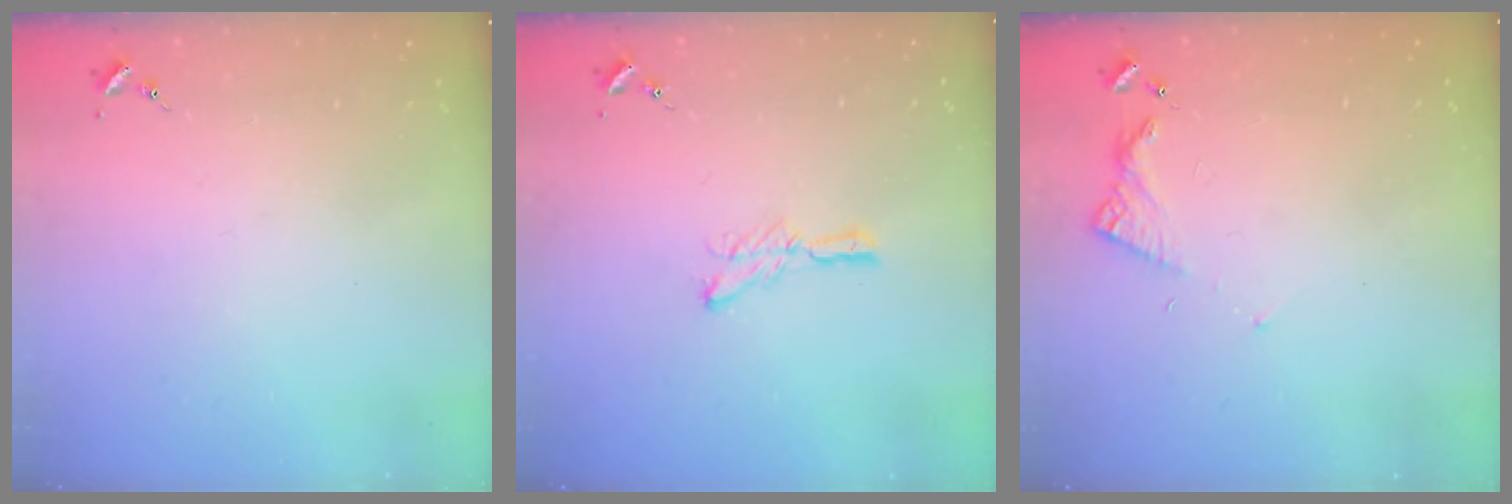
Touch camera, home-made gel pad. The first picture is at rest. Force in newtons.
{"total": 6.4, "press": 6.4, "slide": 0.3}
{"total": 5.2, "press": 5.2, "slide": 0.5}